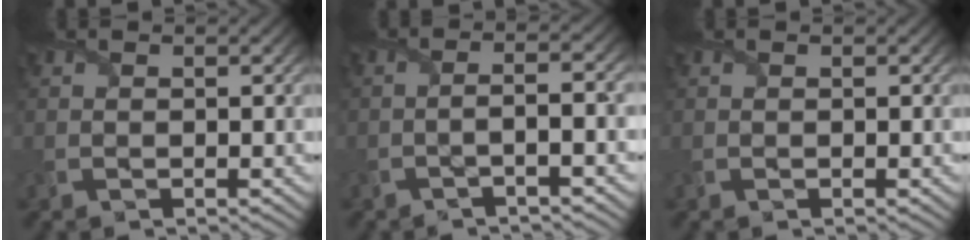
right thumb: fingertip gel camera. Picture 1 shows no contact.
{"total": 3.3, "force": [-1.7, -0.1, 2.8], "torque": [-0.040, 0.009, -0.042]}
{"total": 0.0}